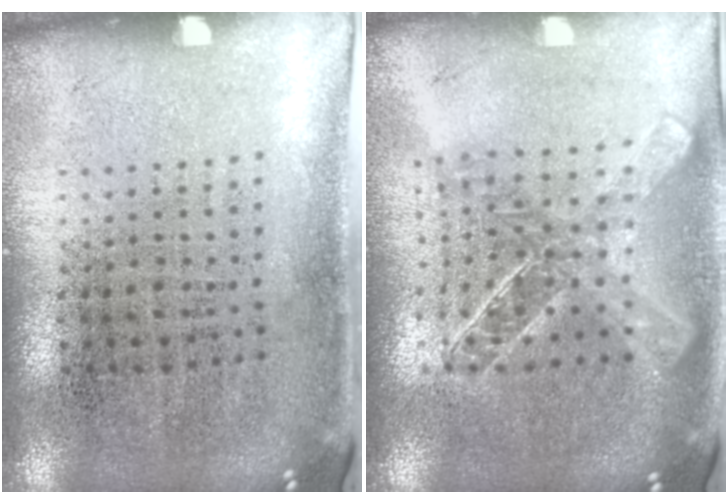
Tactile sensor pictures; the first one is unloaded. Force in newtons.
{"total": 1.8, "press": 1.6, "slide": 0.8}